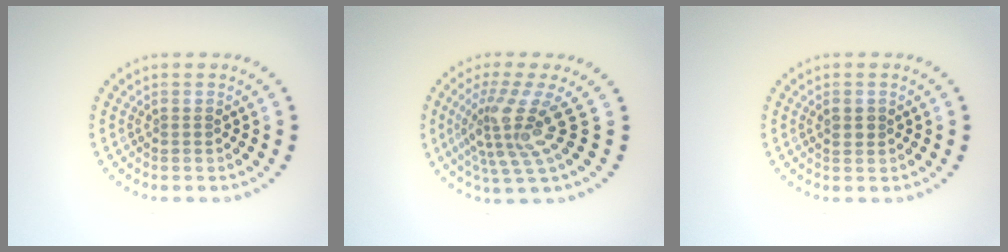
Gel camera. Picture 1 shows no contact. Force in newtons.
{"total": 4.7, "press": 3.1, "slide": 3.5}
{"total": 1.3, "press": 1.3, "slide": 0.2}